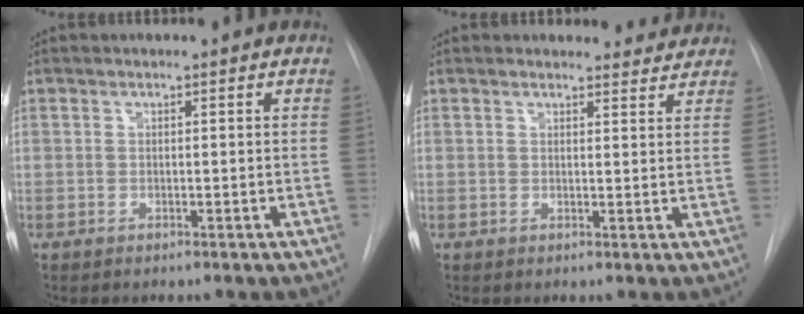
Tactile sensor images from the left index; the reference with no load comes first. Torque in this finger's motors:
{"motor_torque": [0.98, -0.83, 0.10, -0.01]}